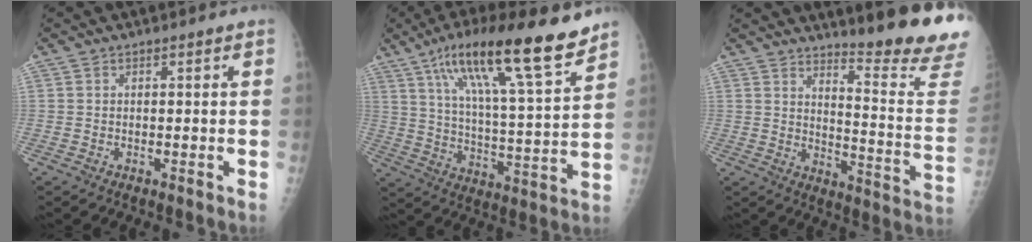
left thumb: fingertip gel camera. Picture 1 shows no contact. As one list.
[{"total": 21.6, "force": [14.3, 3.5, 15.8], "torque": [-0.246, -0.048, 0.237]}, {"total": 18.9, "force": [16.7, 0.5, 8.8], "torque": [-0.103, -0.191, 0.208]}]